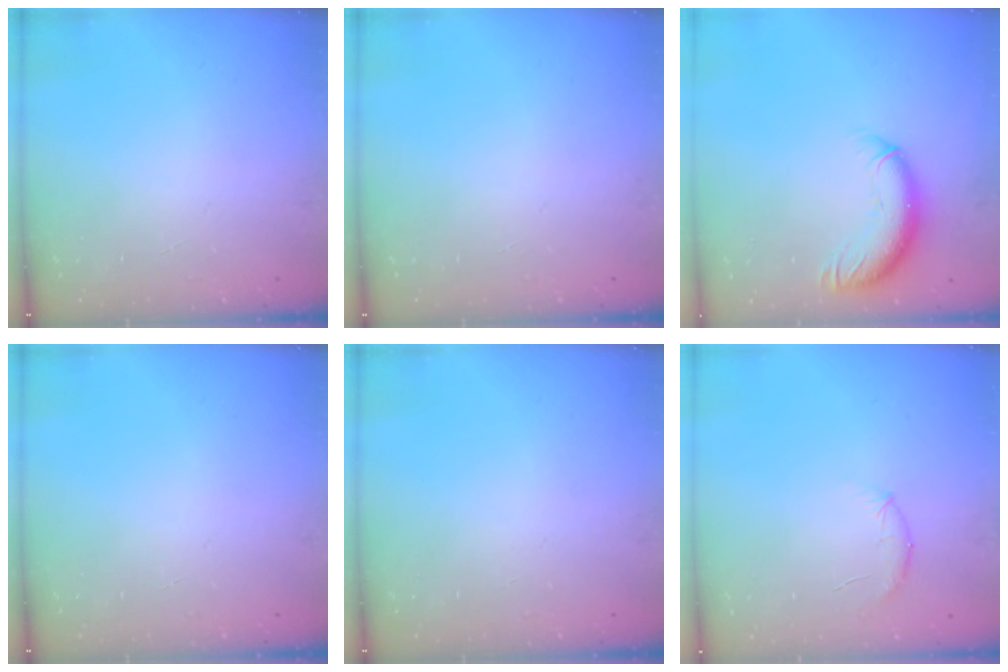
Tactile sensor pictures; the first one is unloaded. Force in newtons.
{"total": 0.0}
{"total": 11.5, "press": 11.2, "slide": 2.6}
{"total": 0.0}
{"total": 0.0}
{"total": 8.3, "press": 8.1, "slide": 1.7}